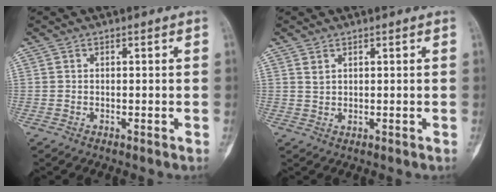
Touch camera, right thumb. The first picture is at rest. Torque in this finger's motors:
{"motor_torque": [-0.29, 0.19, 0.10, 0.26, -0.01]}